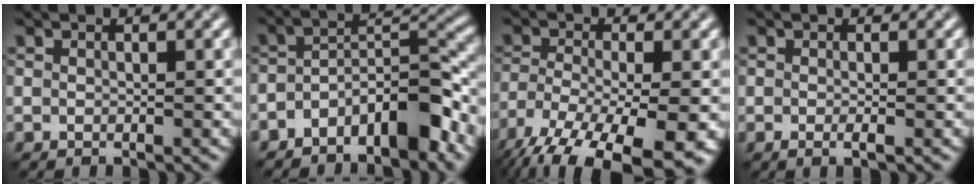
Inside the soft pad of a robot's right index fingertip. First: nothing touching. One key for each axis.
{"total": 6.4, "fx": -4.1, "fy": 2.5, "fz": 4.3, "tx": -0.056, "ty": 0.014, "tz": -0.079}
{"total": 14.4, "fx": -10.1, "fy": 5.3, "fz": 8.7, "tx": -0.171, "ty": -0.050, "tz": -0.144}
{"total": 0.9, "fx": -0.3, "fy": 0.1, "fz": 0.8, "tx": -0.016, "ty": -0.003, "tz": -0.006}